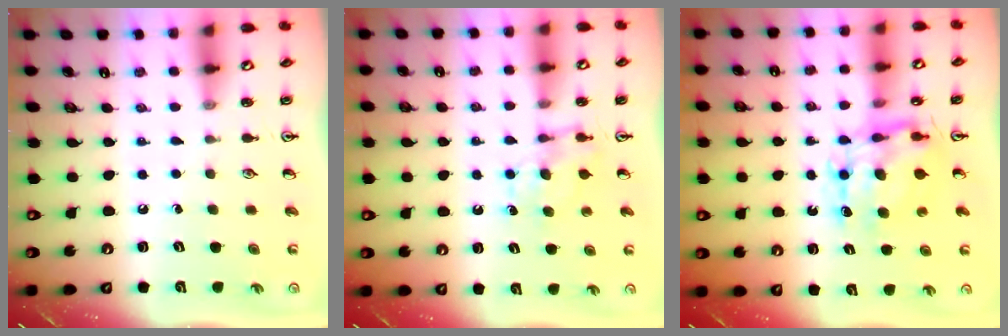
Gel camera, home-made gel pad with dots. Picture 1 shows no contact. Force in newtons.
{"total": 6.5, "press": 6.5, "slide": 0.3}
{"total": 8.7, "press": 8.7, "slide": 0.6}